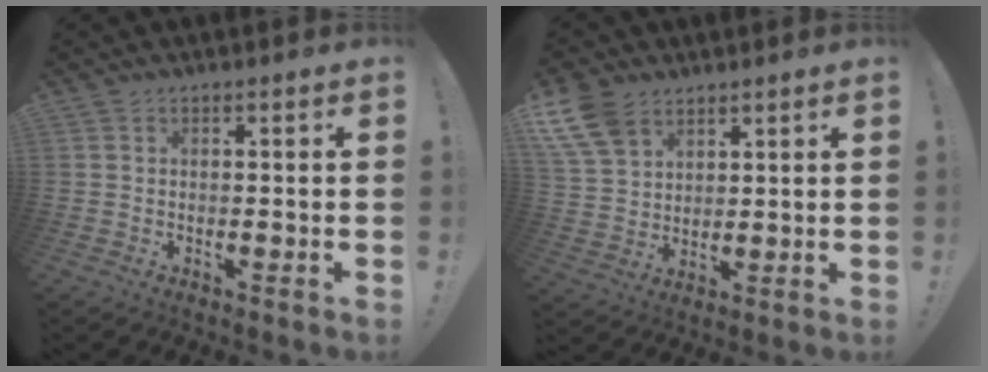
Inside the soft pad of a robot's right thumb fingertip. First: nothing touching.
{"total": 11.0, "force": [6.8, 7.0, 5.0], "torque": [-0.107, -0.027, 0.137]}